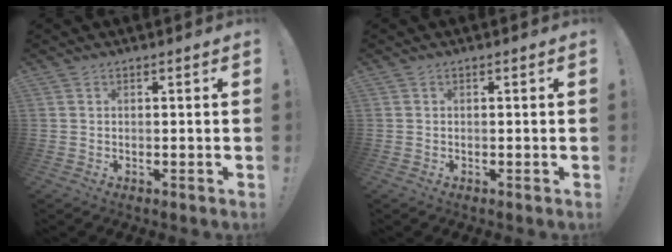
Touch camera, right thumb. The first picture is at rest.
{"total": 0.0}